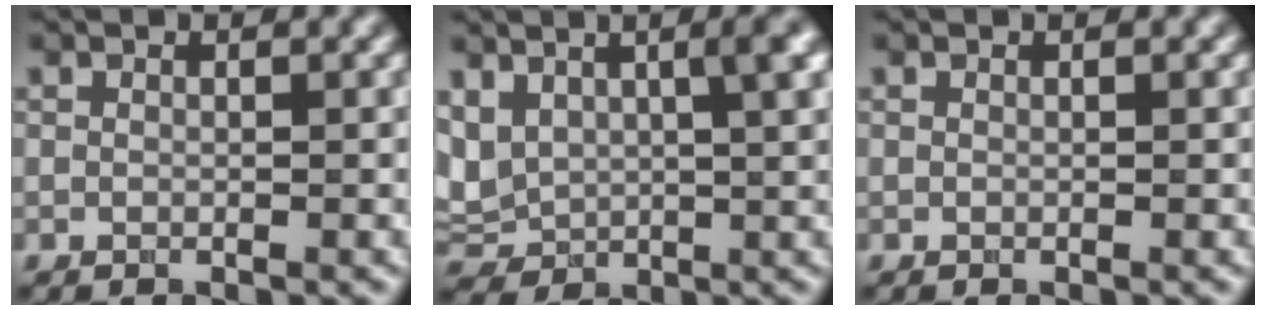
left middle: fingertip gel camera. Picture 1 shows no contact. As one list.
[{"total": 6.5, "force": [2.6, 3.3, 5.0], "torque": [-0.121, 0.010, 0.065]}, {"total": 0.0}]